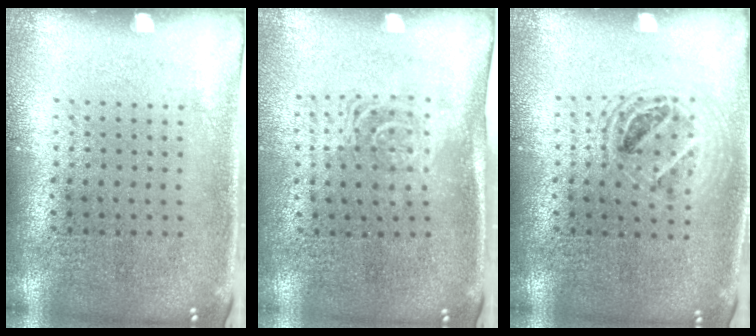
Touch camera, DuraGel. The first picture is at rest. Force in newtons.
{"total": 1.6, "press": 1.3, "slide": 1.0}
{"total": 1.4, "press": 1.3, "slide": 0.6}